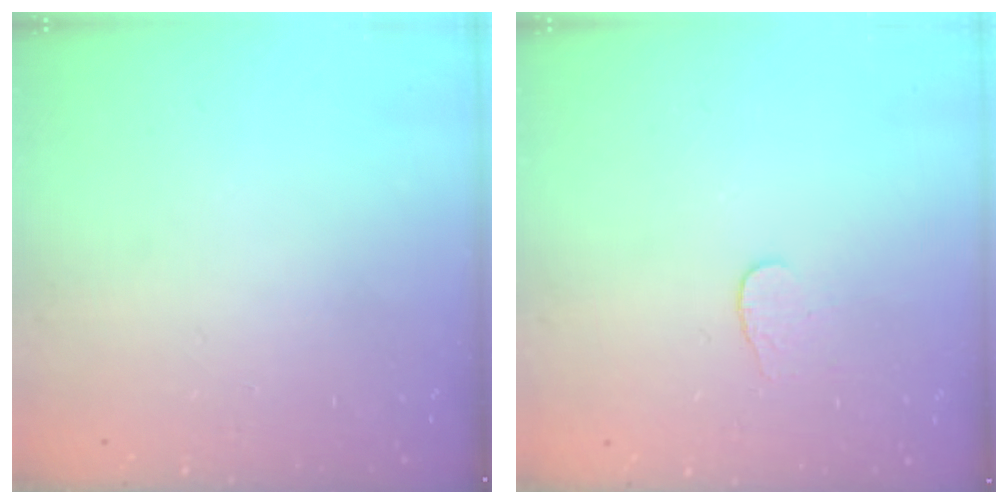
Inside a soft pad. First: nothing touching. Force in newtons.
{"total": 3.2, "press": 3.2, "slide": 0.3}